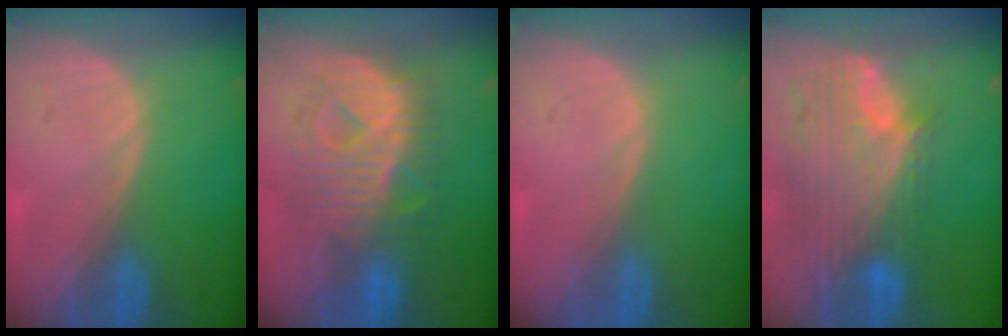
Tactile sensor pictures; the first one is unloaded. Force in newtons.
{"total": 10.4, "press": 10.3, "slide": 0.9}
{"total": 0.0}
{"total": 12.0, "press": 10.1, "slide": 6.4}